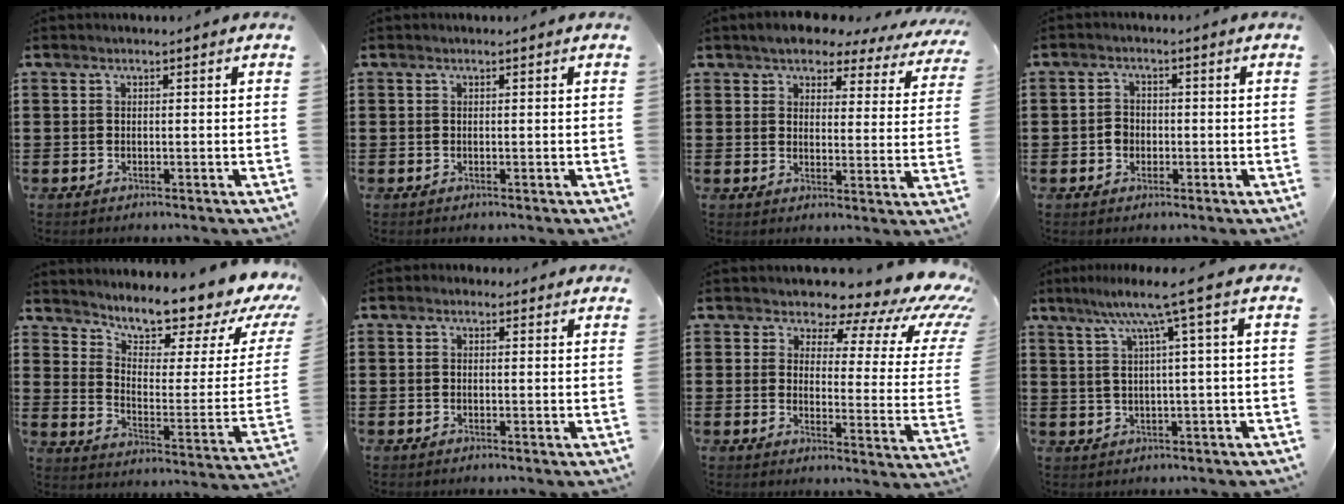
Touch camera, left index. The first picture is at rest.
{"total": 0.0}
{"total": 5.1, "force": [4.8, 1.1, 1.4], "torque": [-0.052, -0.019, 0.084]}
{"total": 2.4, "force": [-0.5, 2.0, 1.1], "torque": [-0.025, 0.004, -0.013]}
{"total": 8.9, "force": [8.4, 1.5, 2.7], "torque": [-0.052, -0.080, 0.138]}
{"total": 0.8, "force": [0.0, 0.7, 0.4], "torque": [-0.009, 0.005, 0.000]}
{"total": 7.0, "force": [5.2, 2.9, 3.7], "torque": [-0.063, -0.042, 0.087]}
{"total": 7.0, "force": [2.7, -0.7, 6.4], "torque": [-0.131, -0.004, 0.037]}